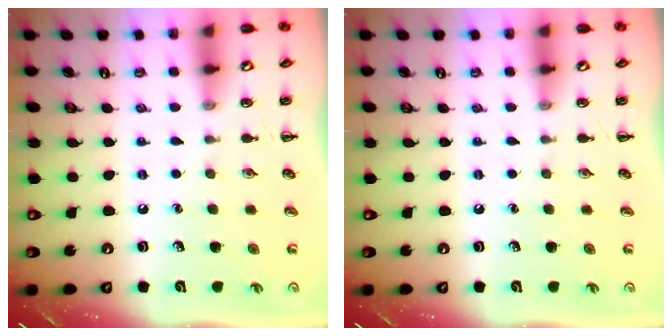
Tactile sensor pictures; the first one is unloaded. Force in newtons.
{"total": 0.0}